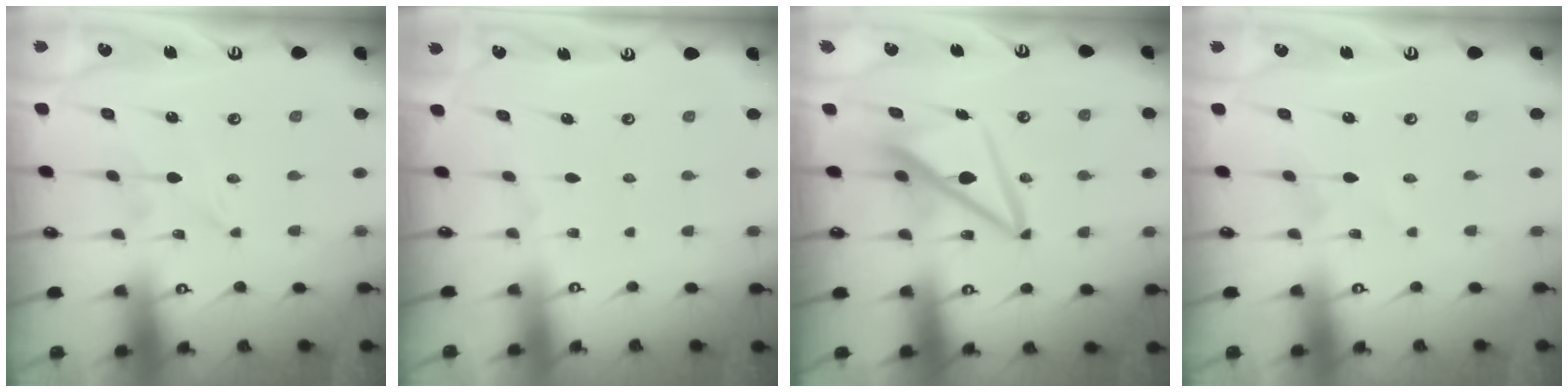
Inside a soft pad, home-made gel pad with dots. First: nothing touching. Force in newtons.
{"total": 0.0}
{"total": 8.9, "press": 8.9, "slide": 1.1}
{"total": 0.0}